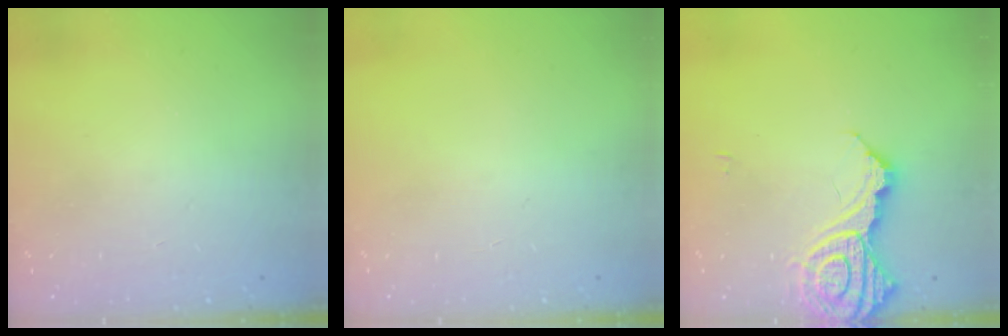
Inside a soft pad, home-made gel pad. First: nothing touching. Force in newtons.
{"total": 2.4, "press": 2.4, "slide": 0.2}
{"total": 15.4, "press": 15.3, "slide": 1.5}